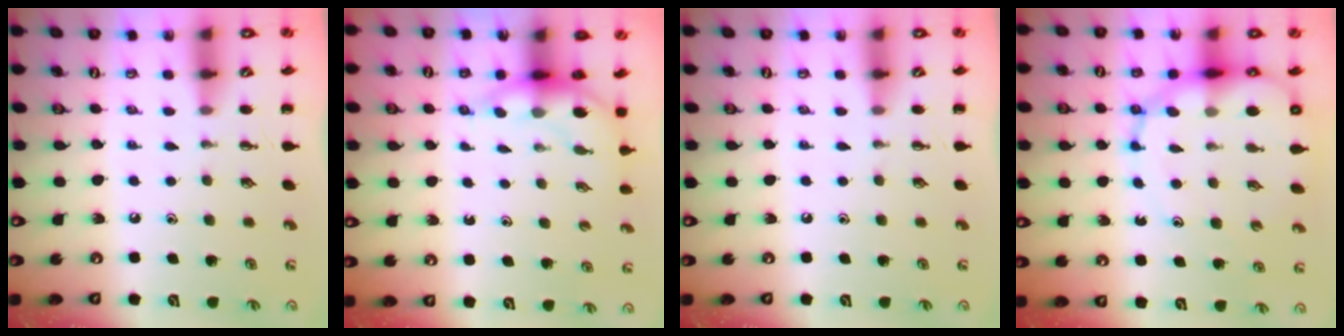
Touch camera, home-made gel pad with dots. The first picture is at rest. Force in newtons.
{"total": 4.3, "press": 4.3, "slide": 0.3}
{"total": 0.0}
{"total": 14.6, "press": 14.1, "slide": 3.7}